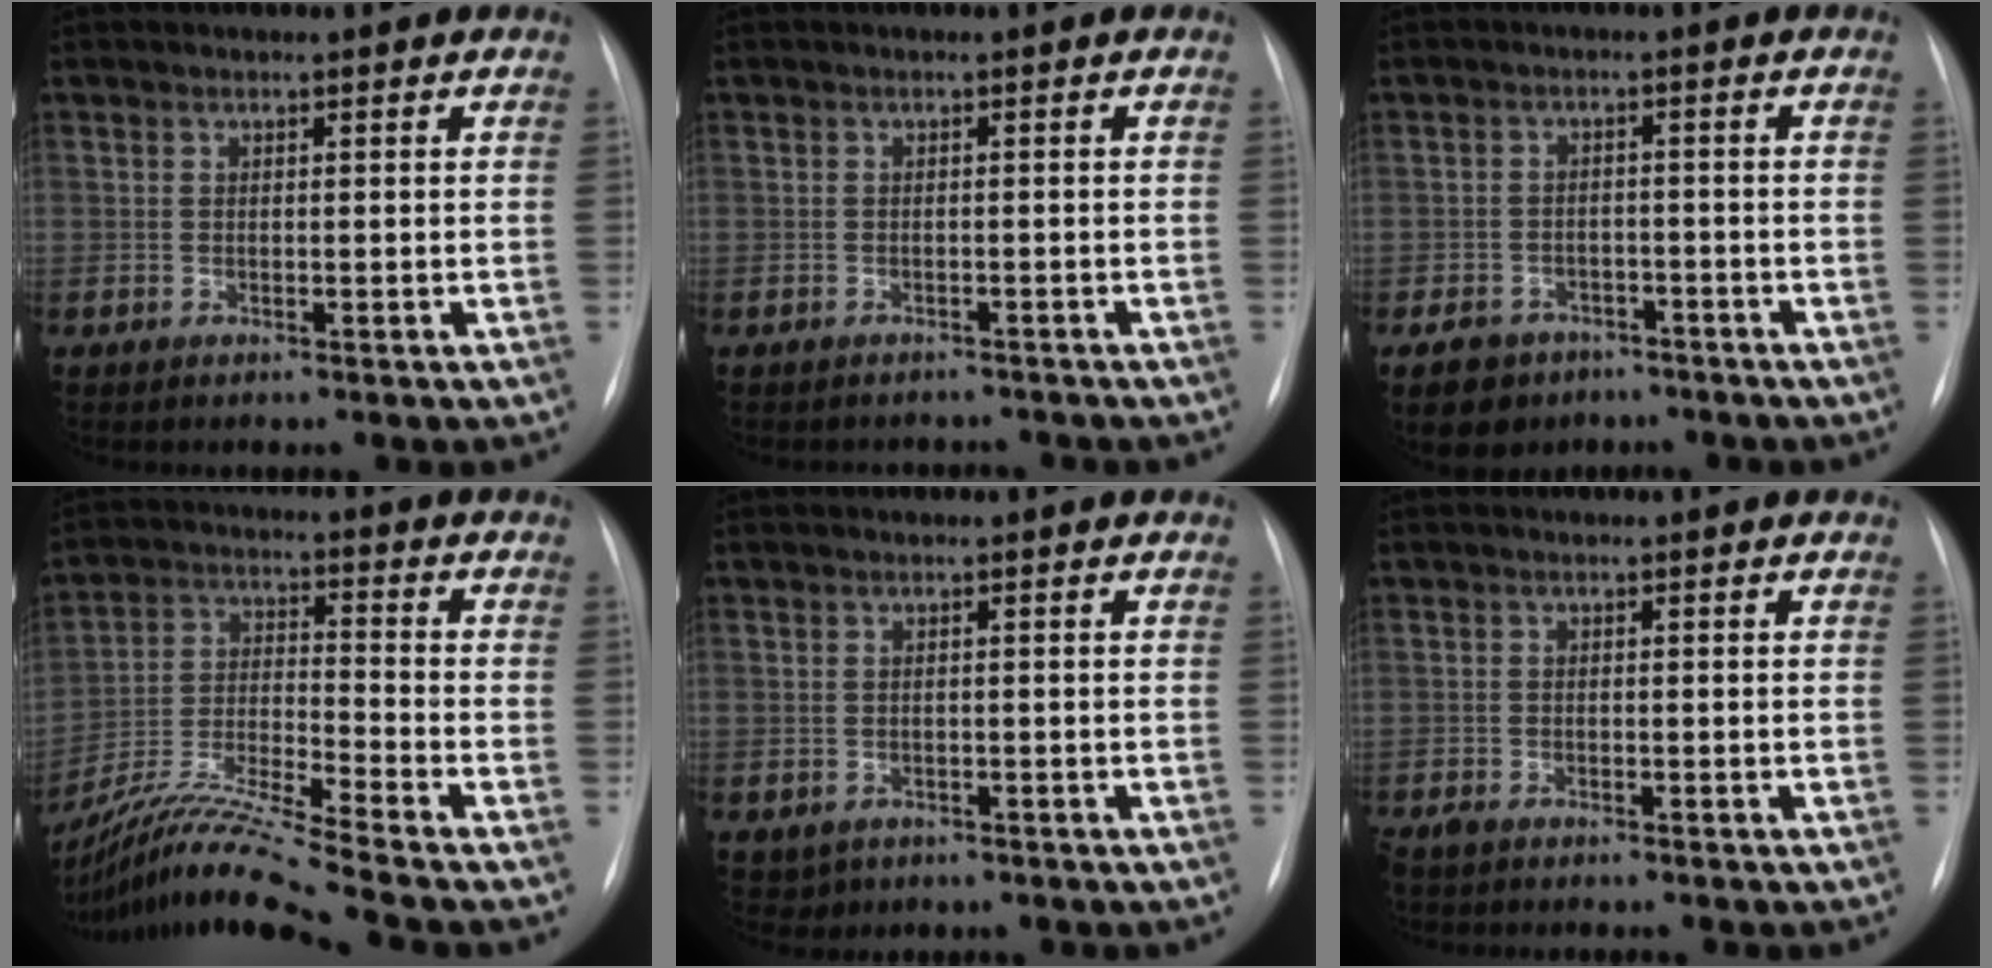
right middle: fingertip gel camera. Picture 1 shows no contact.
{"total": 3.6, "force": [-3.4, 1.2, 0.0], "torque": [0.005, 0.002, -0.040]}
{"total": 7.3, "force": [-4.9, 5.0, 2.0], "torque": [-0.043, 0.006, -0.070]}
{"total": 15.3, "force": [-13.2, -2.4, 7.3], "torque": [-0.146, -0.016, -0.240]}
{"total": 2.1, "force": [-1.2, 1.7, 0.3], "torque": [-0.006, 0.004, -0.012]}
{"total": 2.9, "force": [-2.5, 0.8, 1.1], "torque": [-0.019, -0.007, -0.039]}